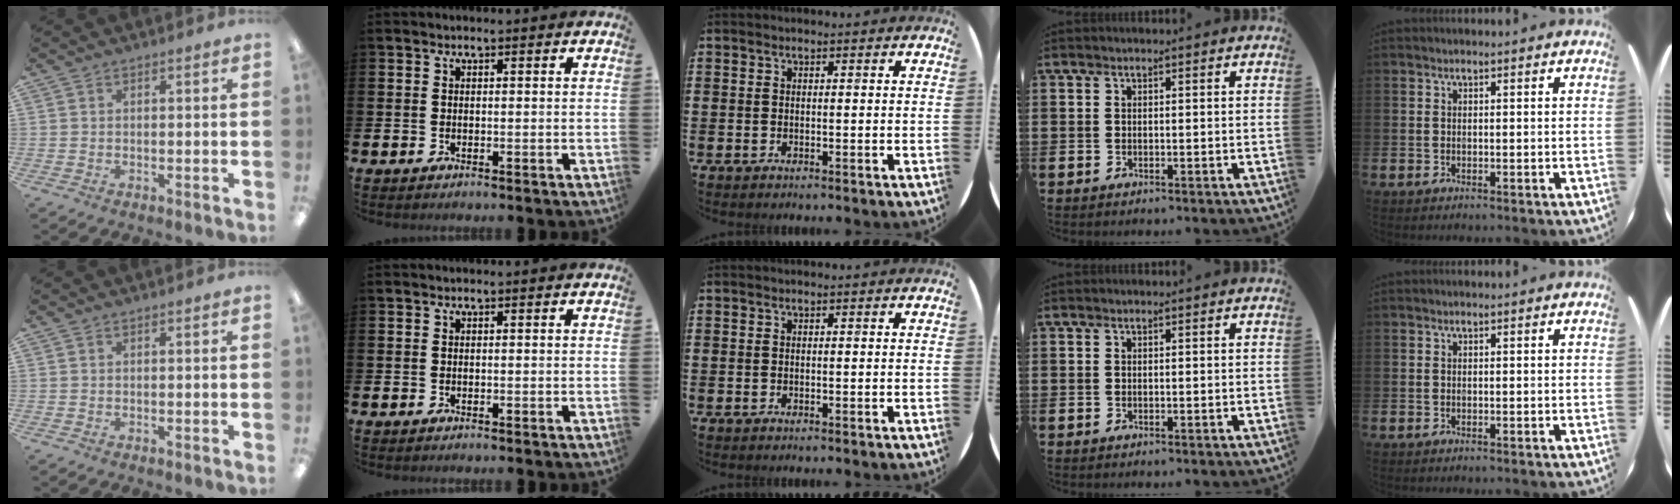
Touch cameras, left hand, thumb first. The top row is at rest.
{}